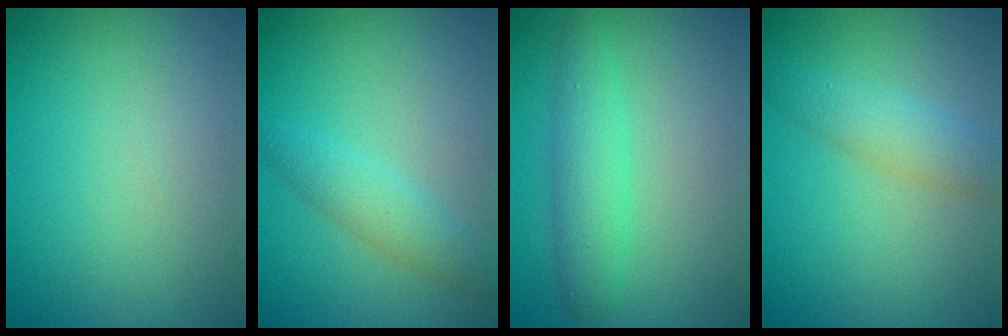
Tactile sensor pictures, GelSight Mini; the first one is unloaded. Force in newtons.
{"total": 2.4, "press": 2.4, "slide": 0.1}
{"total": 3.1, "press": 3.1, "slide": 0.1}
{"total": 2.9, "press": 2.9, "slide": 0.0}